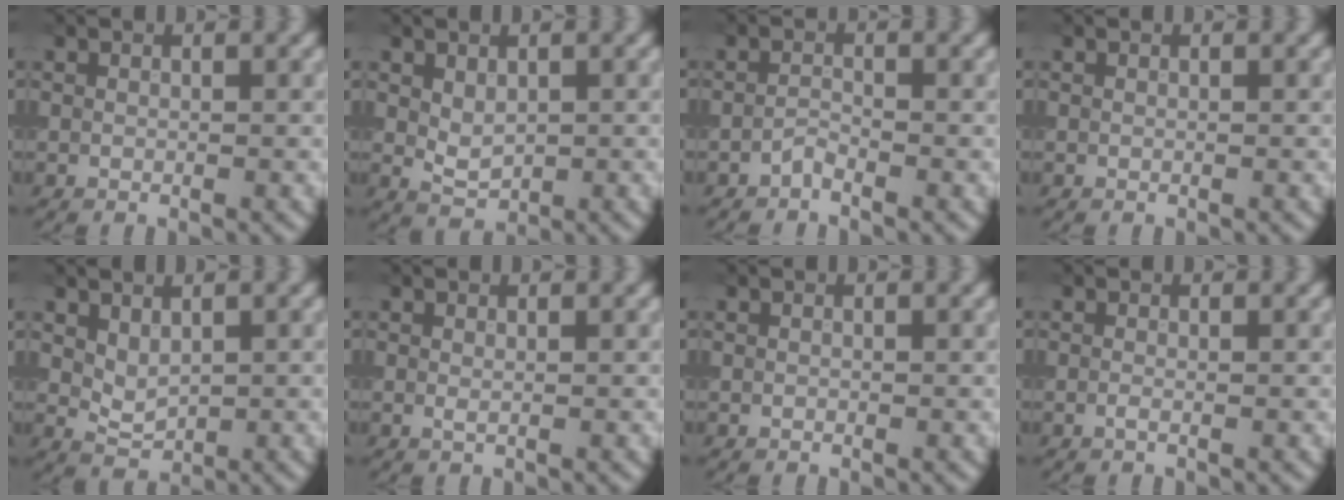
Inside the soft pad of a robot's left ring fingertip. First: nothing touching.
{"total": 2.0, "force": [0.3, 1.4, 1.5], "torque": [-0.026, -0.003, 0.013]}
{"total": 0.9, "force": [-0.8, 0.2, 0.4], "torque": [-0.008, 0.003, -0.018]}
{"total": 0.0}
{"total": 1.8, "force": [0.7, 1.1, 1.2], "torque": [-0.024, -0.004, 0.022]}
{"total": 0.5, "force": [0.1, 0.2, 0.5], "torque": [-0.009, -0.001, 0.002]}
{"total": 0.0}
{"total": 0.6, "force": [-0.2, 0.1, 0.5], "torque": [-0.012, -0.004, -0.005]}